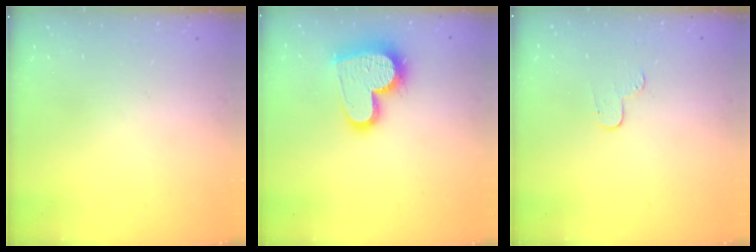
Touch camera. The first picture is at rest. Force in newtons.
{"total": 16.4, "press": 16.3, "slide": 1.2}
{"total": 4.1, "press": 4.1, "slide": 0.4}